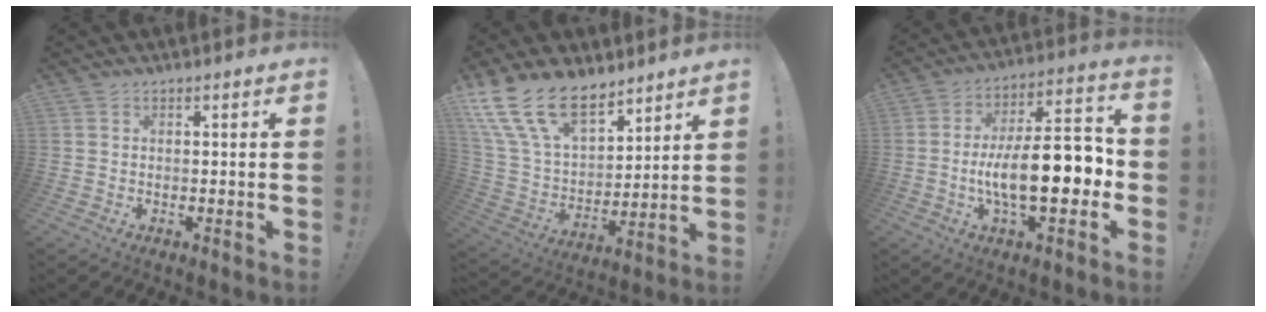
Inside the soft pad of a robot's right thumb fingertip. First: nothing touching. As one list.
[{"total": 19.1, "force": [13.0, 9.8, 9.9], "torque": [-0.202, -0.084, 0.244]}, {"total": 19.0, "force": [-3.5, 6.9, 17.3], "torque": [-0.292, 0.009, -0.057]}]